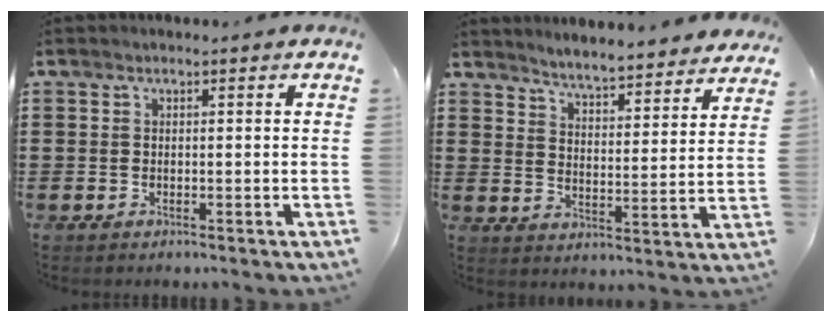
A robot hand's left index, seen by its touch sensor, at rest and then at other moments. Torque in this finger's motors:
{"motor_torque": [0.42, 0.41, 0.47, 0.07]}